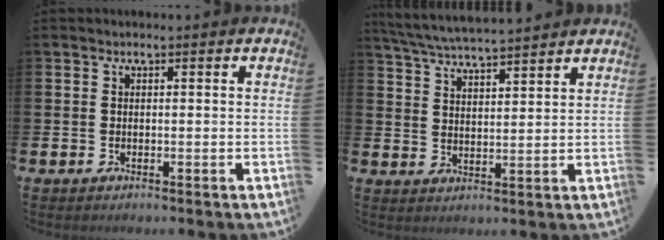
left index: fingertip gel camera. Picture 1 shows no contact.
{"total": 5.4, "force": [5.3, 0.1, 1.0], "torque": [-0.043, -0.028, 0.095]}